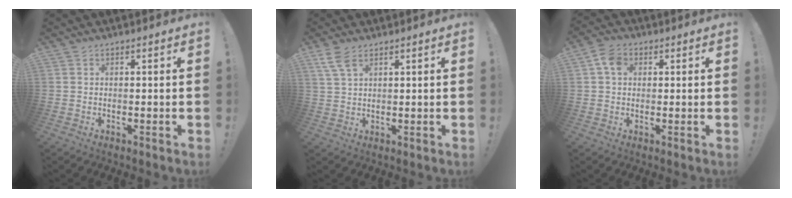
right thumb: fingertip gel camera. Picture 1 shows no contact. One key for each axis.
{"total": 5.1, "fx": 3.2, "fy": 2.1, "fz": 3.4, "tx": -0.064, "ty": -0.011, "tz": 0.061}
{"total": 6.0, "fx": 1.6, "fy": 4.3, "fz": 3.8, "tx": -0.068, "ty": 0.002, "tz": 0.030}